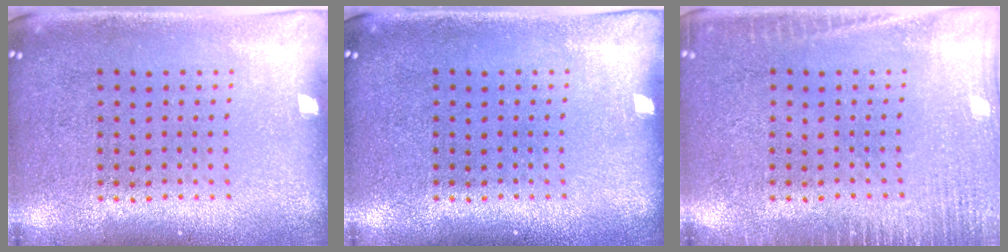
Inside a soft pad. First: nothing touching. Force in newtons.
{"total": 0.0}
{"total": 2.9, "press": 2.9, "slide": 0.4}